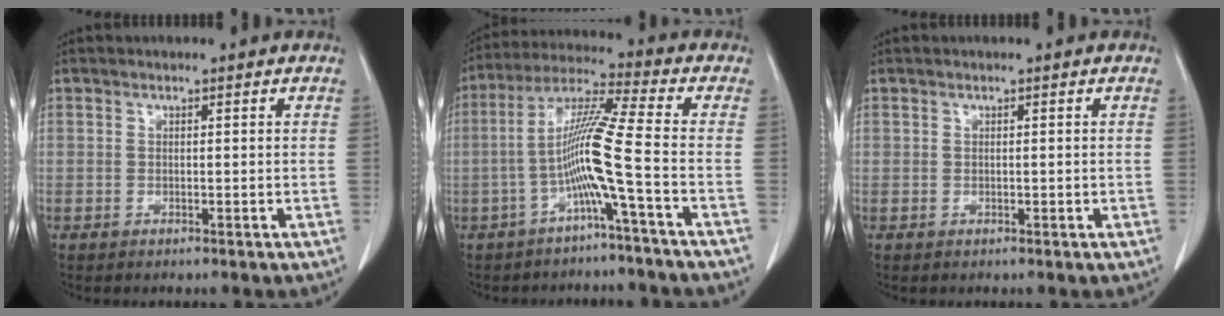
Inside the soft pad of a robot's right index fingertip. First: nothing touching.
{"total": 8.6, "force": [-2.8, -1.6, 8.0], "torque": [-0.160, 0.015, -0.055]}
{"total": 0.0}